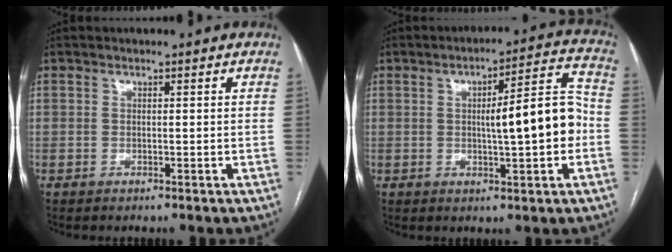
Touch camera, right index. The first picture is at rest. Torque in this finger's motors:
{"motor_torque": [1.08, 0.18, 0.28, 0.12]}